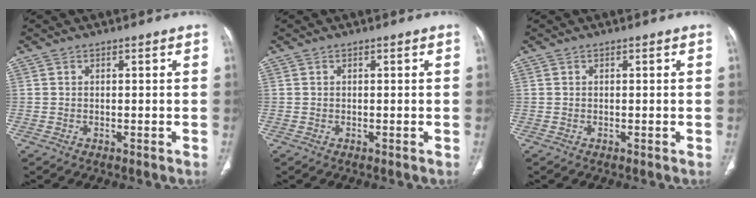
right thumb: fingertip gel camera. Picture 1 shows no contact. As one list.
[{"total": 0.0}, {"total": 0.0}]